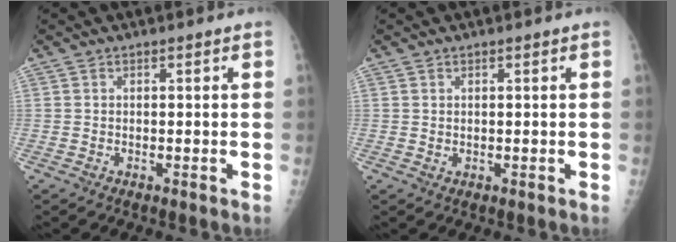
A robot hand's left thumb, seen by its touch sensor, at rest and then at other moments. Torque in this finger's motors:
{"motor_torque": [0.00, -0.11, 0.22, -0.04, 0.00]}